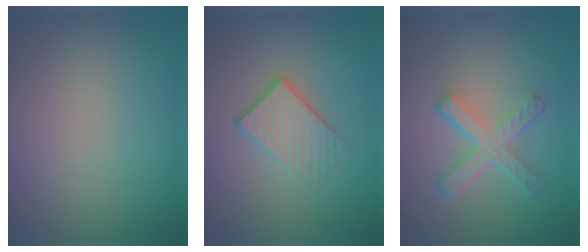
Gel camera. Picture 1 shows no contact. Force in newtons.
{"total": 2.2, "press": 1.9, "slide": 1.2}
{"total": 4.5, "press": 3.3, "slide": 3.1}